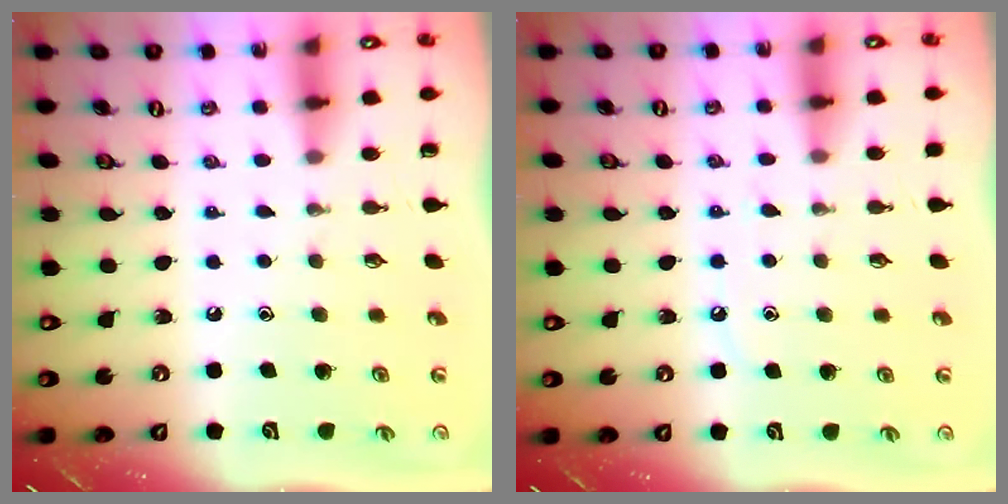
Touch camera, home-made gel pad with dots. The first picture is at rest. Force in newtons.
{"total": 6.3, "press": 6.2, "slide": 1.0}